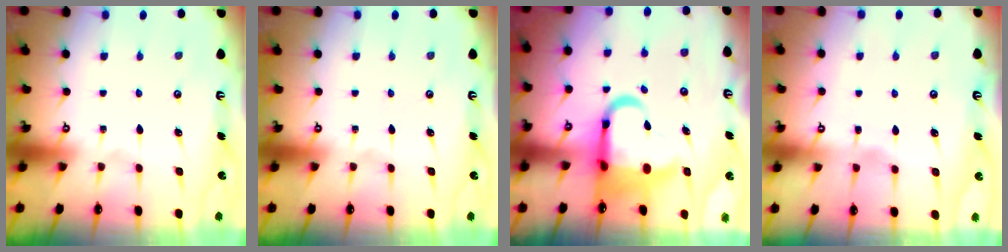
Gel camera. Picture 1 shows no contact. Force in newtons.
{"total": 0.0}
{"total": 12.1, "press": 11.9, "slide": 2.5}
{"total": 2.2, "press": 2.2, "slide": 0.3}